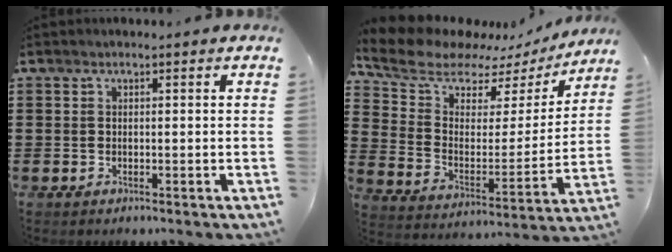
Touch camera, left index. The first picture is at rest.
{"total": 8.9, "force": [7.5, 3.9, 2.6], "torque": [-0.097, -0.041, 0.132]}